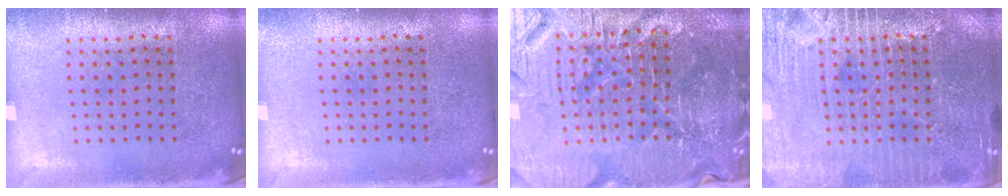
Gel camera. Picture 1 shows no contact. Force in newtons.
{"total": 0.6, "press": 0.6, "slide": 0.1}
{"total": 5.6, "press": 5.3, "slide": 1.7}
{"total": 4.0, "press": 4.0, "slide": 0.5}